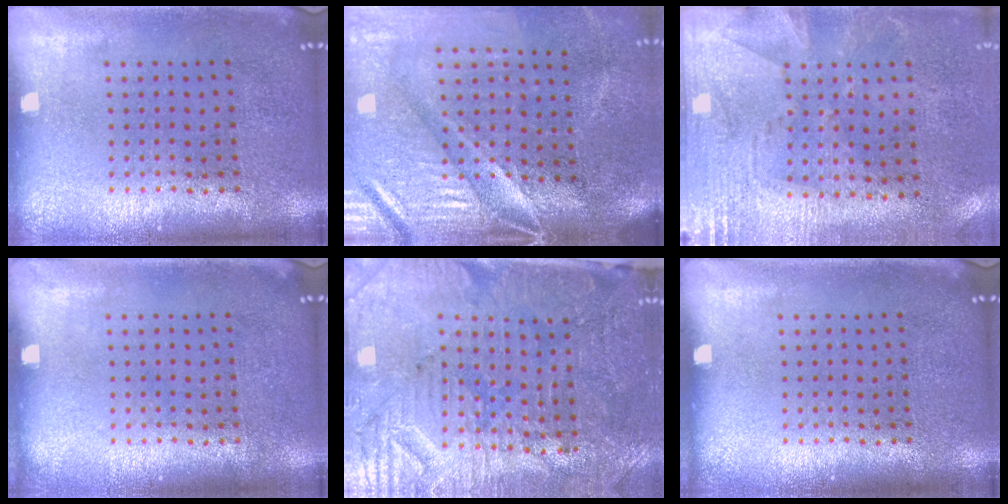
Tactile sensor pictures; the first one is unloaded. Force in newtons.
{"total": 4.6, "press": 3.9, "slide": 2.4}
{"total": 2.7, "press": 2.3, "slide": 1.5}
{"total": 0.0}
{"total": 3.6, "press": 3.4, "slide": 1.2}
{"total": 0.0}